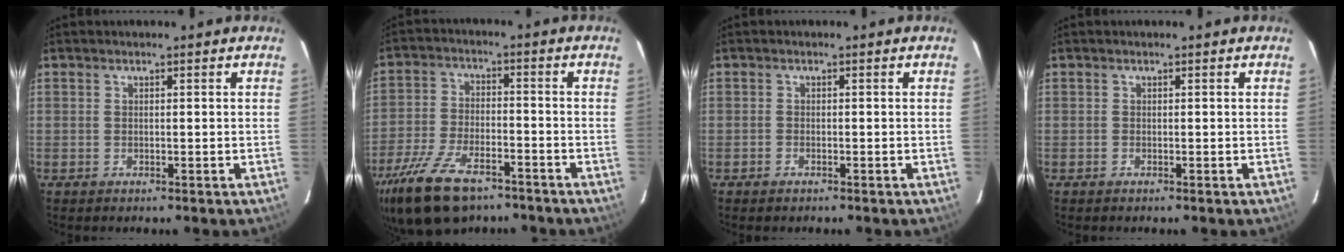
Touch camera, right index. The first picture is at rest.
{"total": 16.9, "force": [-11.9, 7.4, 9.5], "torque": [-0.214, -0.031, -0.211]}
{"total": 0.8, "force": [-0.6, 0.3, 0.3], "torque": [-0.007, 0.001, -0.014]}
{"total": 0.0}